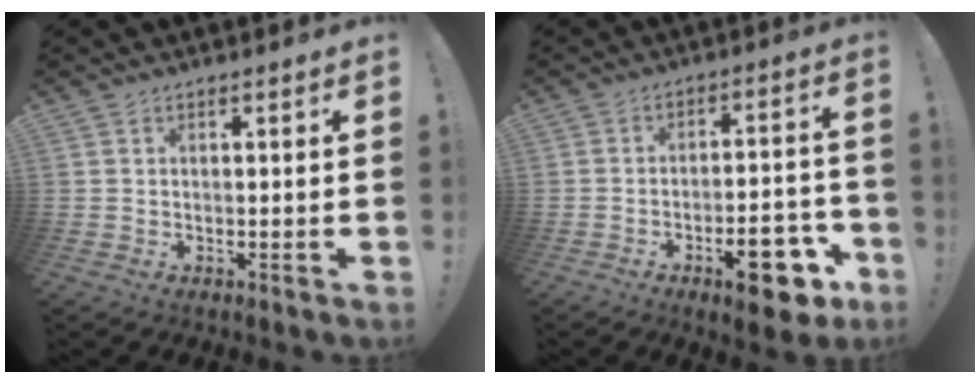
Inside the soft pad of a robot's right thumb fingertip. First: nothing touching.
{"total": 14.6, "force": [-7.7, 6.1, 10.8], "torque": [-0.117, 0.055, -0.115]}